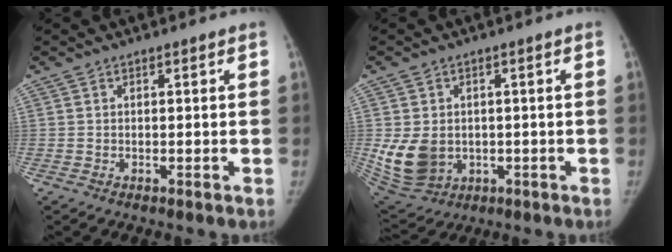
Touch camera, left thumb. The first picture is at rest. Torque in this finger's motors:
{"motor_torque": [0.25, 0.30, 0.81, -0.51, 0.07]}